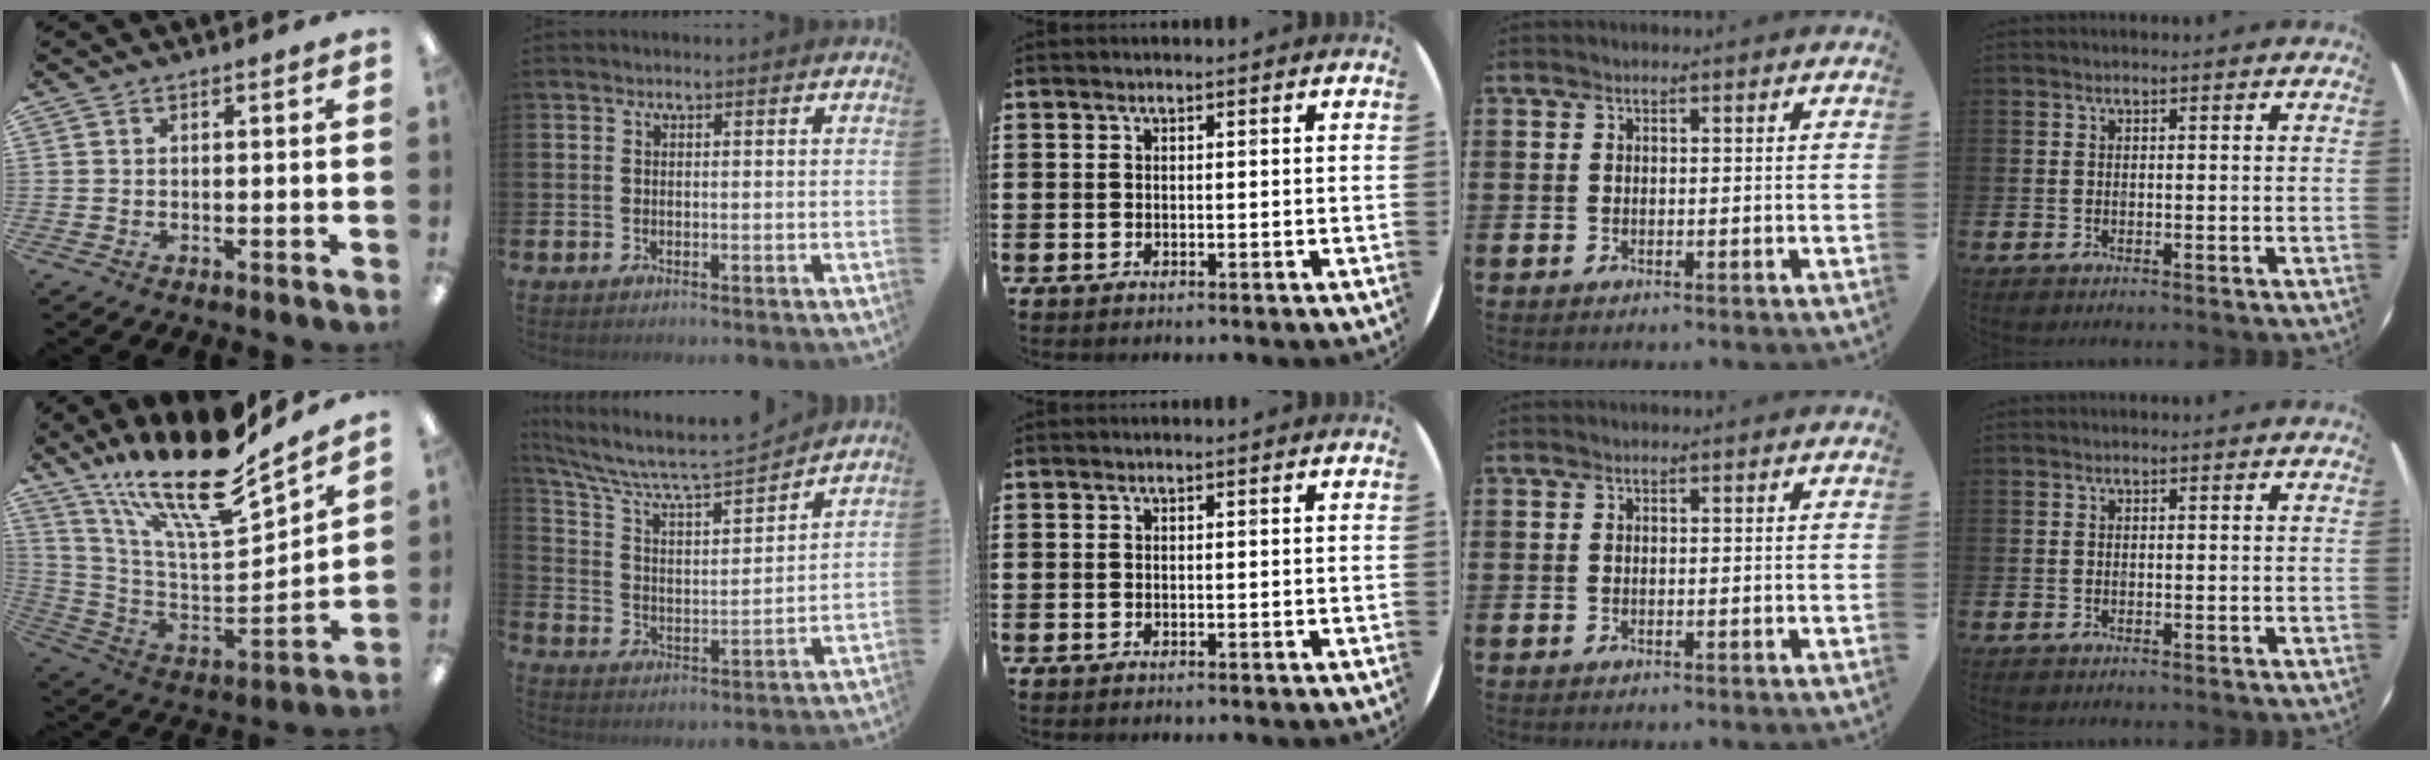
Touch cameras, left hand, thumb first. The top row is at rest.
{"thumb": {"total": 21.4, "force": [16.1, 5.1, 13.2], "torque": [-0.238, -0.122, 0.269]}, "index": {"total": 8.4, "force": [7.9, 1.2, 2.6], "torque": [-0.089, -0.062, 0.130]}}